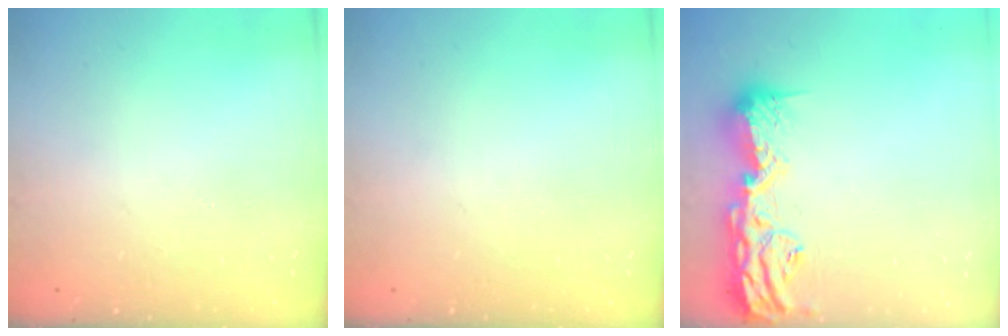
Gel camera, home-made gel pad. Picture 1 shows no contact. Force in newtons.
{"total": 0.0}
{"total": 16.3, "press": 15.9, "slide": 3.5}